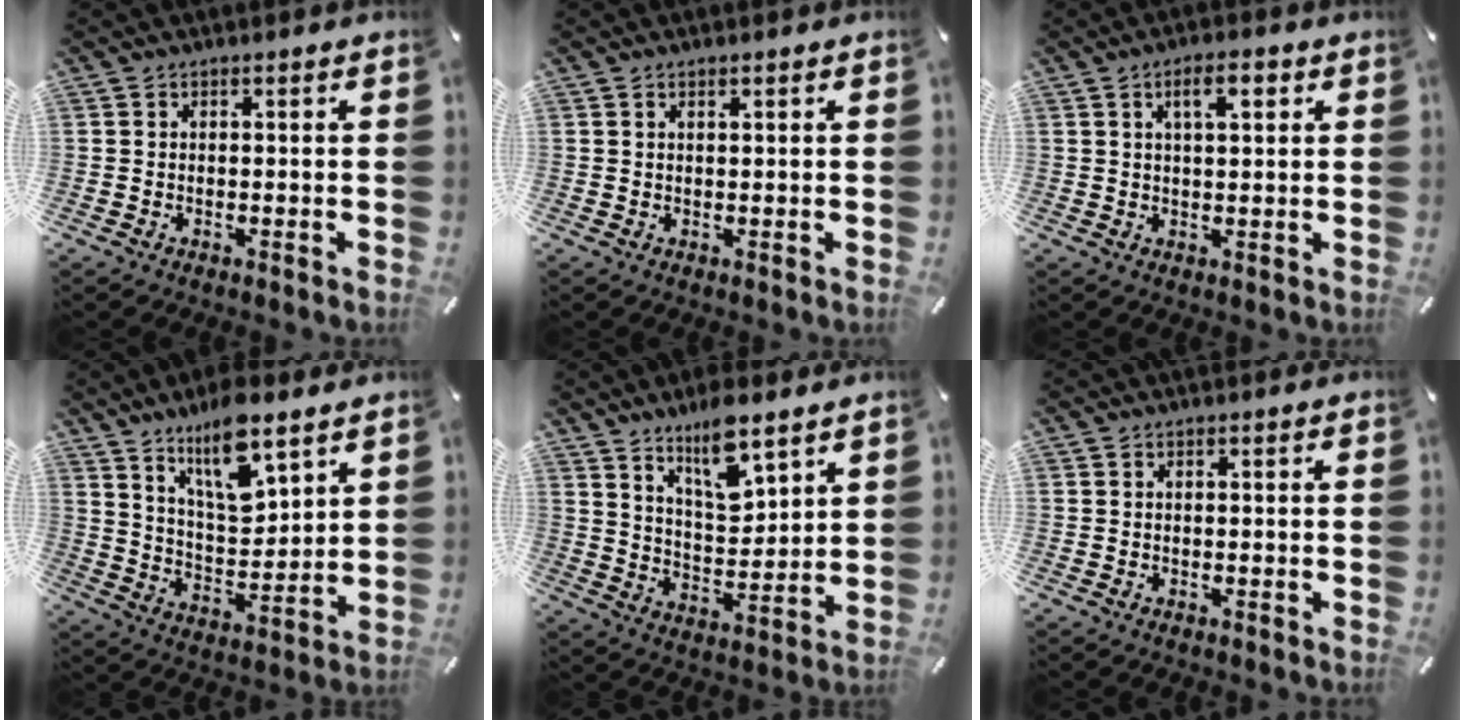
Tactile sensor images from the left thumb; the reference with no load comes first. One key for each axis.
{"total": 0.7, "fx": 0.4, "fy": 0.2, "fz": 0.5, "tx": -0.009, "ty": 0.001, "tz": 0.006}
{"total": 5.7, "fx": 2.4, "fy": 2.2, "fz": 4.7, "tx": -0.075, "ty": -0.001, "tz": 0.035}
{"total": 13.7, "fx": 9.8, "fy": 5.5, "fz": 7.8, "tx": -0.132, "ty": -0.054, "tz": 0.173}
{"total": 11.2, "fx": 8.3, "fy": 4.0, "fz": 6.4, "tx": -0.108, "ty": -0.046, "tz": 0.146}
{"total": 0.0}